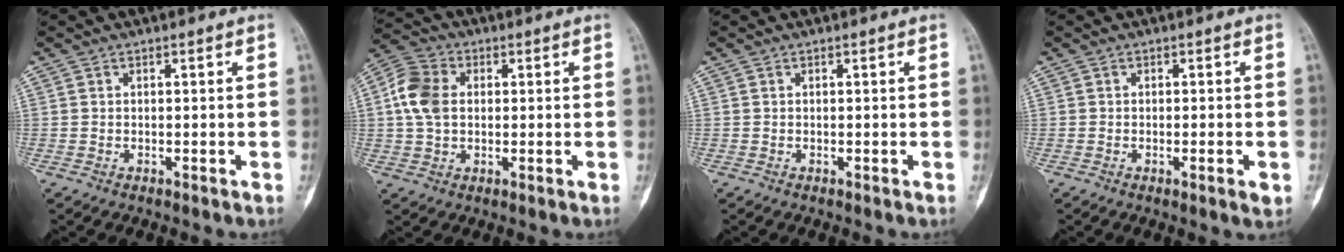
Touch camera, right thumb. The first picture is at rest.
{"total": 8.3, "force": [1.1, 6.1, 5.6], "torque": [-0.114, 0.017, 0.013]}
{"total": 0.0}
{"total": 2.1, "force": [-0.6, 0.4, 2.0], "torque": [-0.032, -0.005, -0.006]}